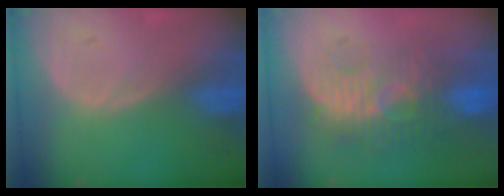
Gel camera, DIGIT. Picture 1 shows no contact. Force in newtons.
{"total": 9.4, "press": 8.9, "slide": 2.9}